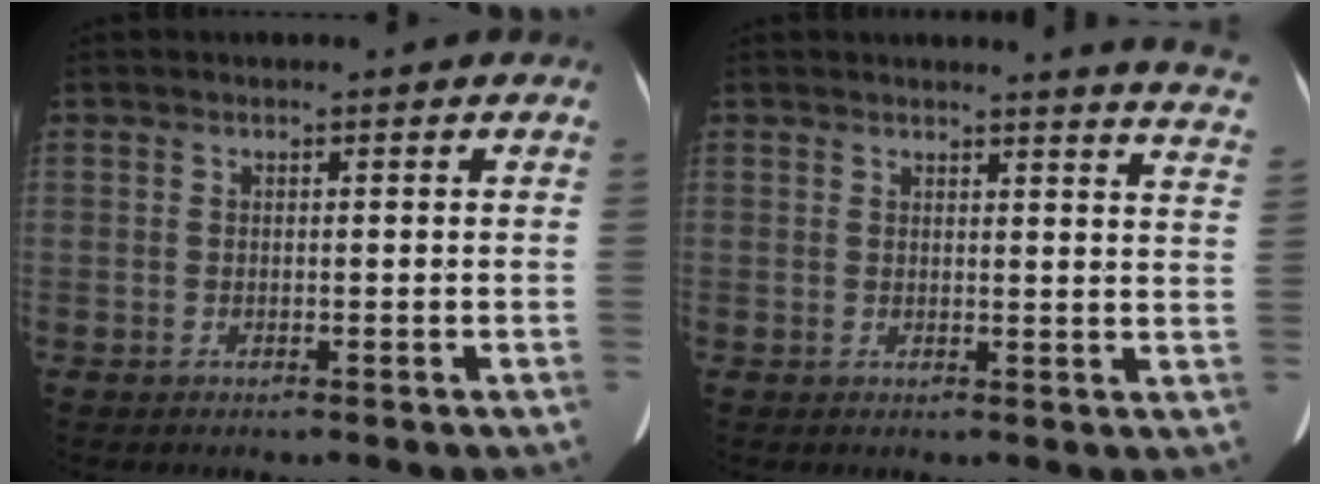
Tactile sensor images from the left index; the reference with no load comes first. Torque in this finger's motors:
{"motor_torque": [0.68, -1.46, 0.06, 0.00]}